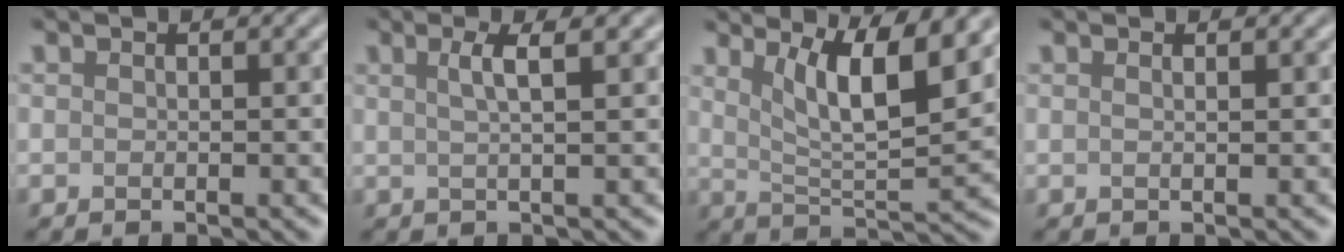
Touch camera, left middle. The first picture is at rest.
{"total": 2.6, "force": [1.0, 0.7, 2.3], "torque": [-0.029, 0.005, 0.013]}
{"total": 7.7, "force": [3.9, 1.9, 6.3], "torque": [-0.107, -0.007, 0.072]}
{"total": 1.0, "force": [0.6, 0.4, 0.8], "torque": [-0.004, -0.001, -0.002]}